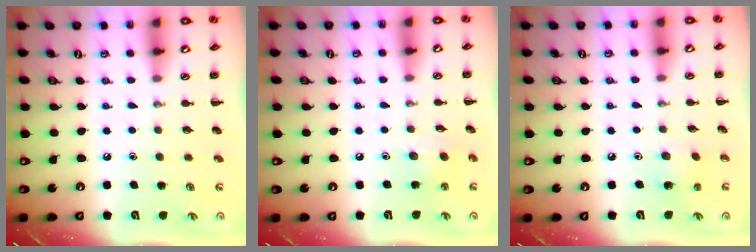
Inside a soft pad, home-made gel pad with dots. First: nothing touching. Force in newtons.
{"total": 3.3, "press": 3.2, "slide": 0.8}
{"total": 2.7, "press": 2.6, "slide": 0.7}